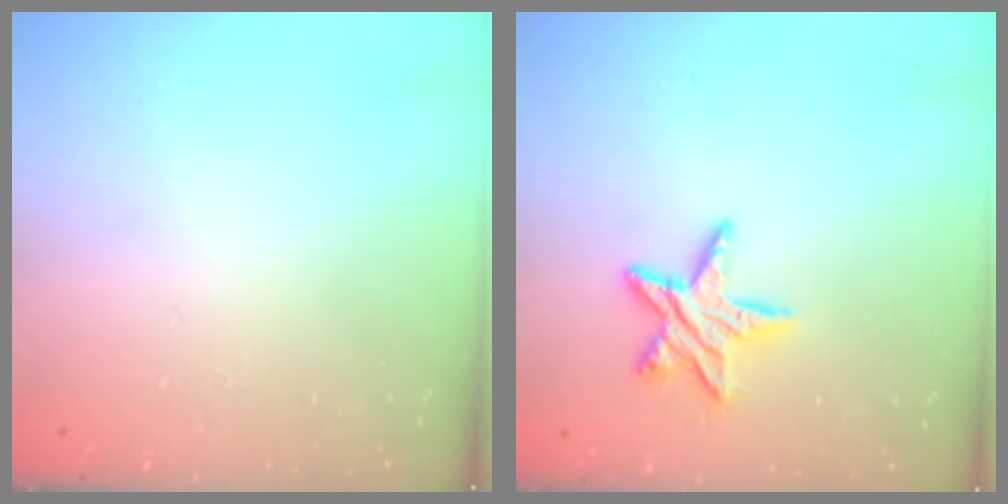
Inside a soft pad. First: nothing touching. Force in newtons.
{"total": 9.3, "press": 9.2, "slide": 0.7}